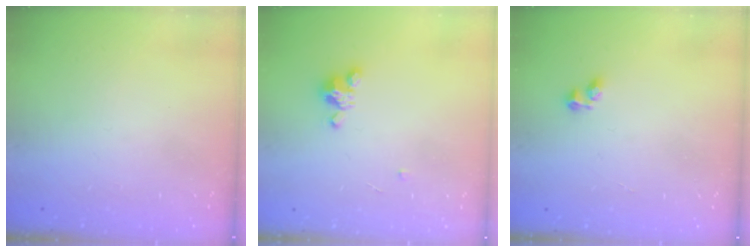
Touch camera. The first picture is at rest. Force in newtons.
{"total": 3.8, "press": 3.8, "slide": 0.4}
{"total": 2.5, "press": 2.3, "slide": 0.9}